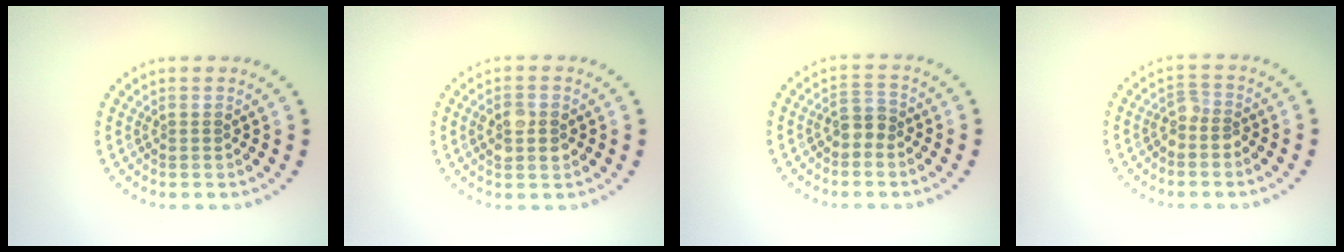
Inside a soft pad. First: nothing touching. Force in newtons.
{"total": 2.8, "press": 2.8, "slide": 0.2}
{"total": 1.8, "press": 1.5, "slide": 1.0}
{"total": 1.6, "press": 1.3, "slide": 1.0}